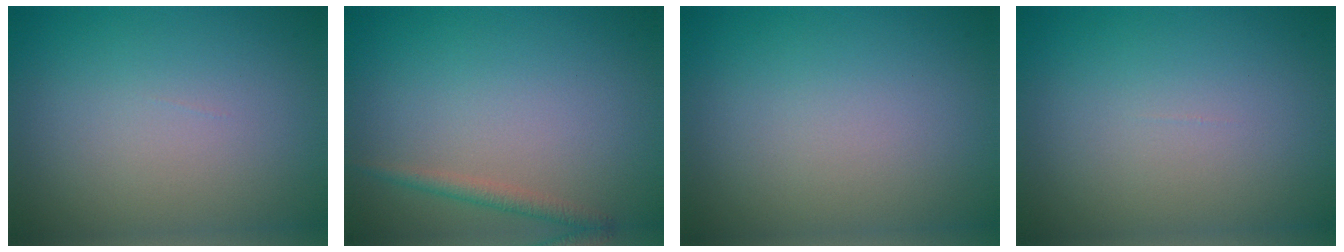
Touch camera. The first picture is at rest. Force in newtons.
{"total": 1.4, "press": 1.4, "slide": 0.0}
{"total": 0.0}
{"total": 0.0}